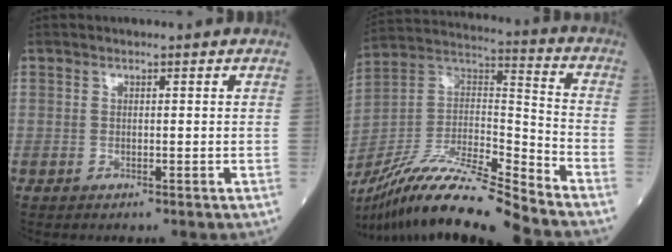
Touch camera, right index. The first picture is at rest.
{"total": 19.8, "force": [-17.4, -0.2, 9.5], "torque": [-0.199, 0.003, -0.323]}